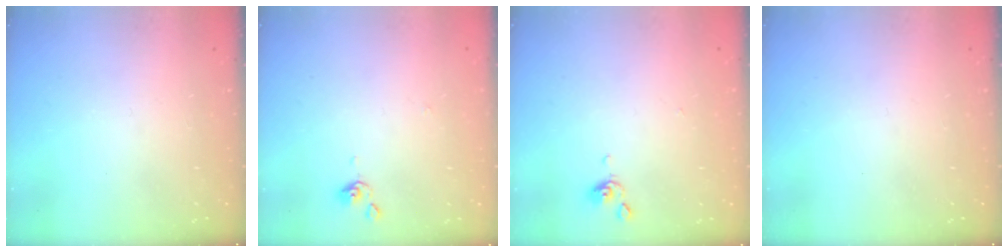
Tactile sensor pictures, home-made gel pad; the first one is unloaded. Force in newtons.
{"total": 0.0}
{"total": 0.5, "press": 0.1, "slide": 0.5}
{"total": 0.0}